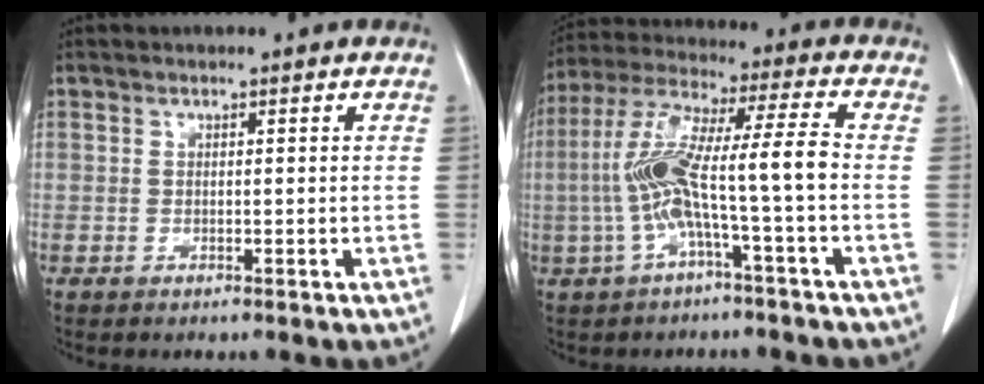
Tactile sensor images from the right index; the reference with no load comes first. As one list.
[{"total": 11.8, "force": [-2.4, 0.0, 11.6], "torque": [-0.237, 0.032, -0.049]}]